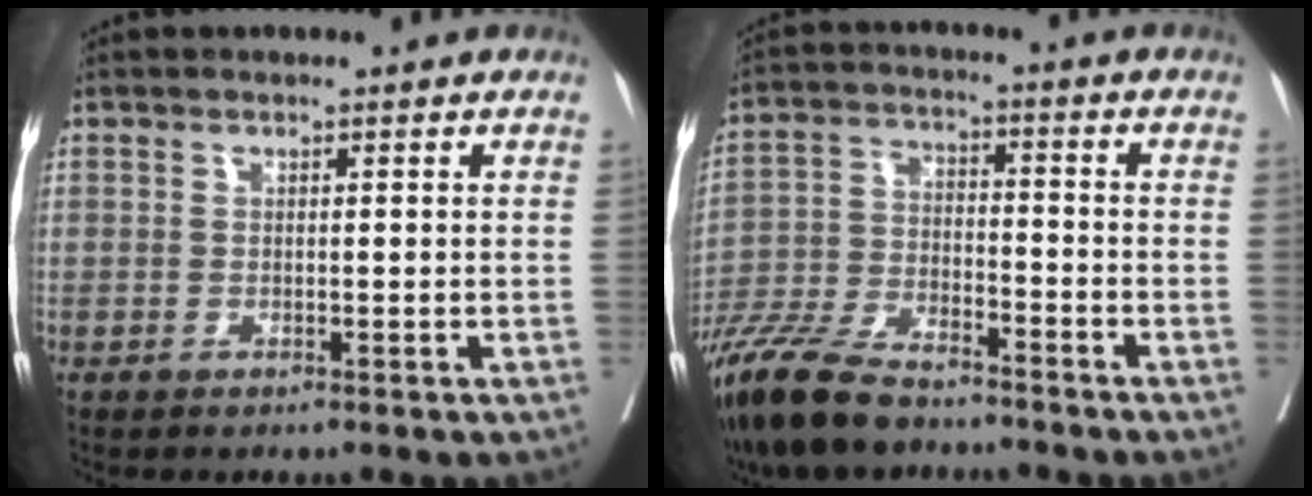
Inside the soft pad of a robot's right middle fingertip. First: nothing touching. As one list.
[{"total": 14.8, "force": [-12.2, 3.7, 7.6], "torque": [-0.158, -0.036, -0.221]}]